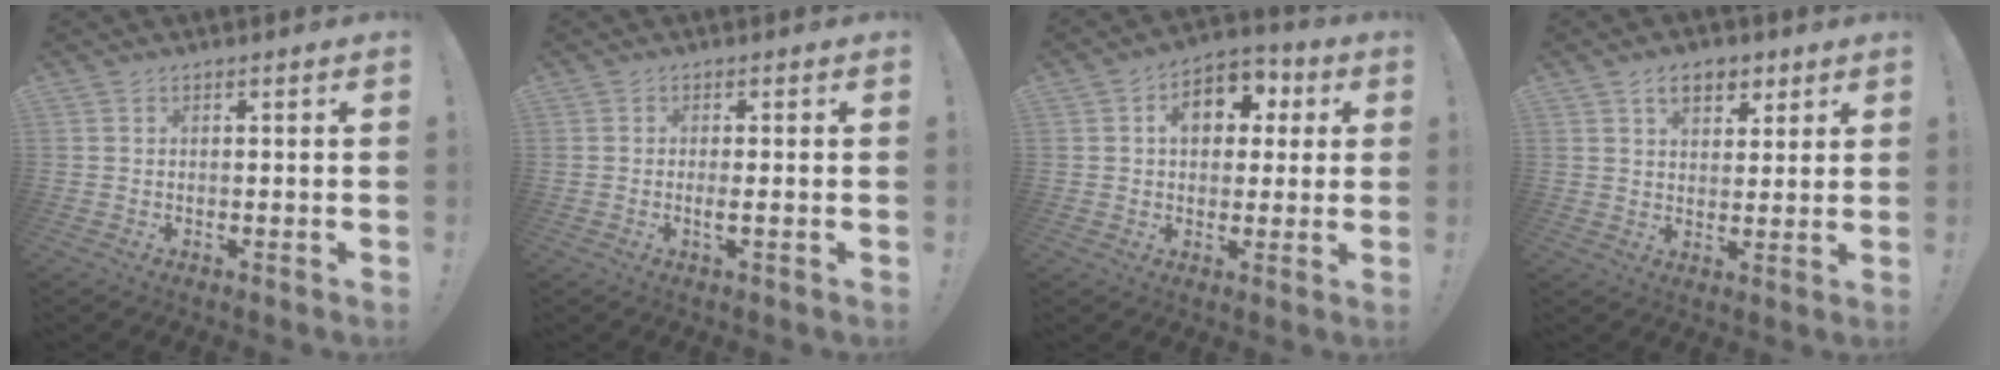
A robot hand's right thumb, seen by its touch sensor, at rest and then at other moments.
{"total": 2.0, "force": [-0.2, -0.1, 2.0], "torque": [-0.027, -0.006, -0.006]}
{"total": 11.2, "force": [3.0, 8.2, 7.0], "torque": [-0.088, -0.001, 0.053]}
{"total": 7.7, "force": [4.1, 5.0, 4.2], "torque": [-0.054, -0.009, 0.073]}